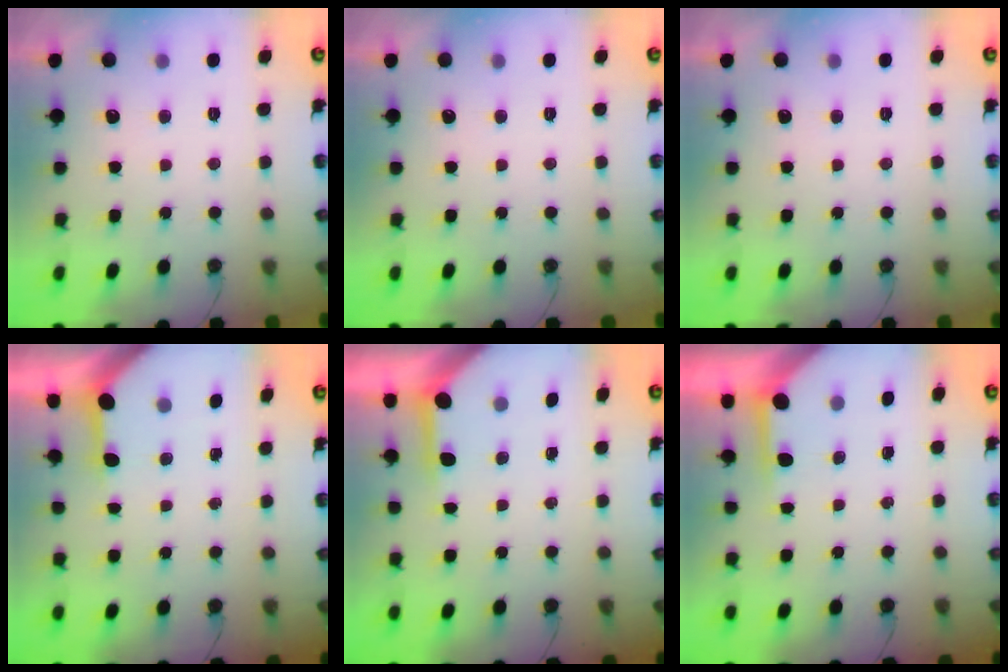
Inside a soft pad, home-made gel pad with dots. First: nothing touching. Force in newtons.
{"total": 0.0}
{"total": 0.0}
{"total": 3.4, "press": 3.4, "slide": 0.4}
{"total": 3.9, "press": 3.8, "slide": 0.3}
{"total": 4.0, "press": 3.9, "slide": 0.3}